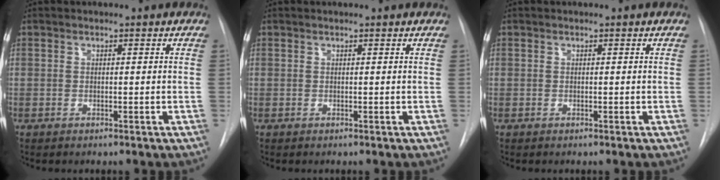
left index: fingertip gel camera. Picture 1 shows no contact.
{"total": 0.8, "force": [0.8, 0.0, 0.3], "torque": [-0.008, 0.010, 0.011]}
{"total": 0.0}